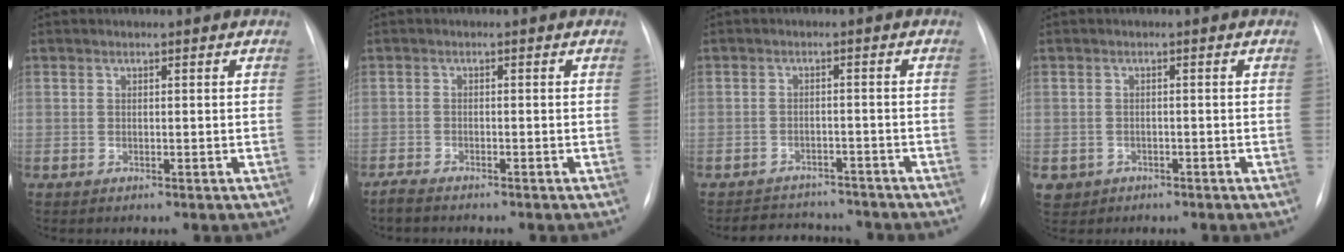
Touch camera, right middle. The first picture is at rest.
{"total": 2.7, "force": [-2.5, 0.3, 1.1], "torque": [-0.020, -0.009, -0.038]}
{"total": 7.8, "force": [-7.3, 2.4, 1.0], "torque": [-0.014, 0.009, -0.096]}
{"total": 2.8, "force": [-1.4, 2.4, 0.1], "torque": [-0.003, 0.005, -0.020]}